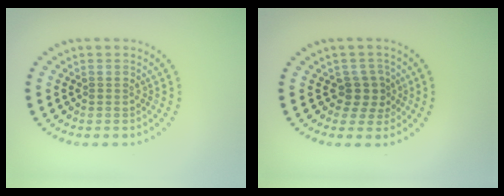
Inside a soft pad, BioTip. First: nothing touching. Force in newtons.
{"total": 2.2, "press": 1.8, "slide": 1.3}